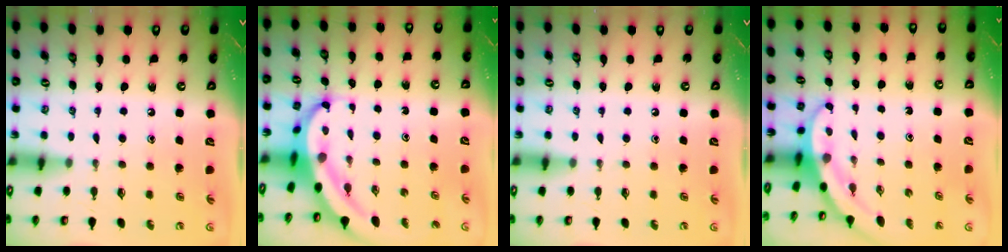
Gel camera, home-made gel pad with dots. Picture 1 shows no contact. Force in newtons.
{"total": 6.8, "press": 6.8, "slide": 0.7}
{"total": 0.0}
{"total": 3.2, "press": 3.2, "slide": 0.1}